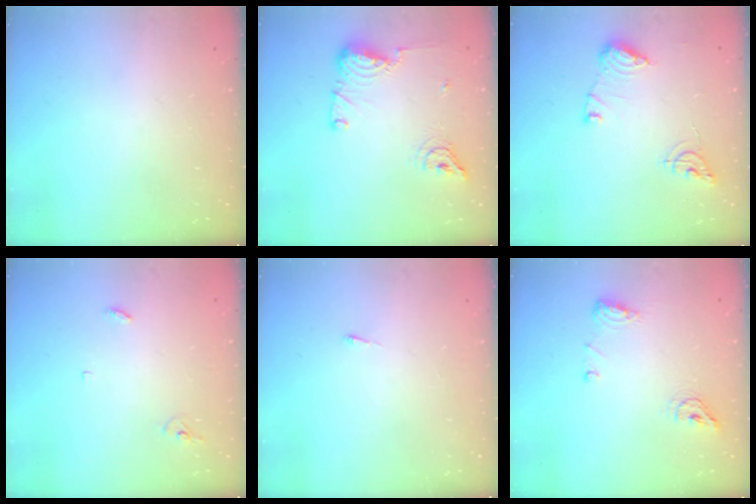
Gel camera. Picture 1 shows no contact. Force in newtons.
{"total": 11.6, "press": 11.5, "slide": 1.6}
{"total": 10.2, "press": 10.2, "slide": 0.6}
{"total": 2.9, "press": 2.9, "slide": 0.2}
{"total": 2.6, "press": 2.5, "slide": 0.3}
{"total": 8.2, "press": 8.1, "slide": 1.5}